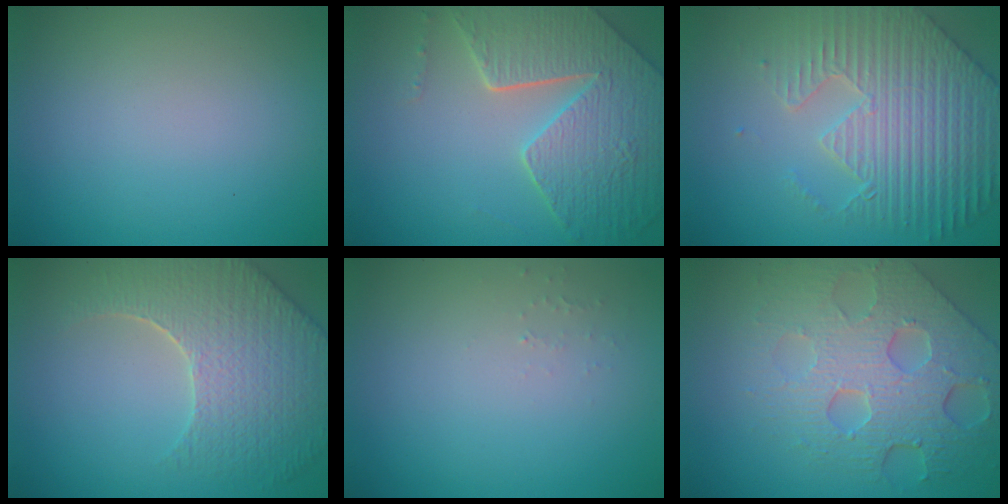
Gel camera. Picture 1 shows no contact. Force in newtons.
{"total": 7.9, "press": 5.8, "slide": 5.5}
{"total": 6.5, "press": 5.6, "slide": 3.2}
{"total": 6.8, "press": 5.4, "slide": 4.1}
{"total": 0.5, "press": 0.5, "slide": 0.1}
{"total": 7.6, "press": 5.5, "slide": 5.3}